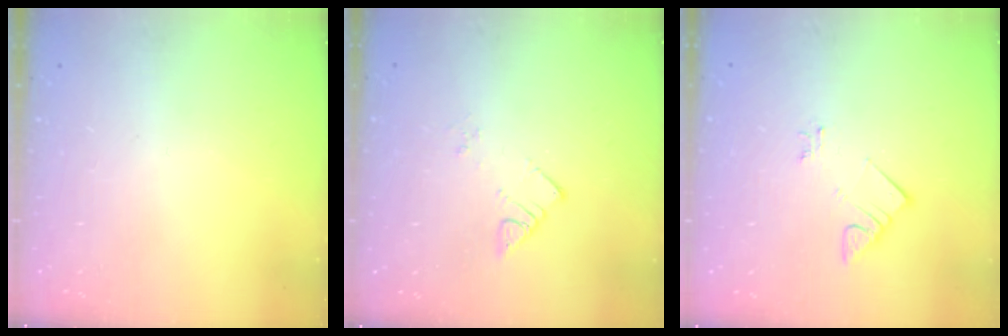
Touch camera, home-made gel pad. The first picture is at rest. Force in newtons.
{"total": 2.6, "press": 2.6, "slide": 0.1}
{"total": 3.3, "press": 3.3, "slide": 0.1}